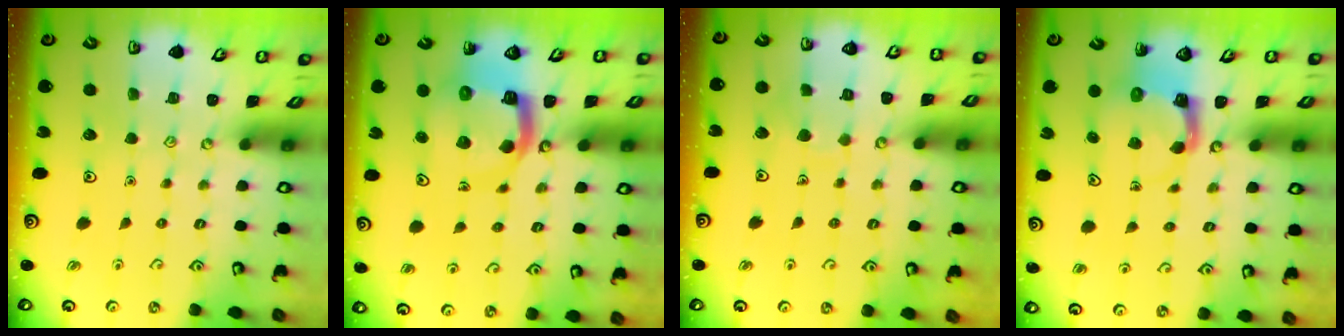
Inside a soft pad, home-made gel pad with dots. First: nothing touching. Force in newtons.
{"total": 10.4, "press": 10.3, "slide": 1.2}
{"total": 5.8, "press": 5.8, "slide": 0.6}
{"total": 3.7, "press": 3.7, "slide": 0.6}